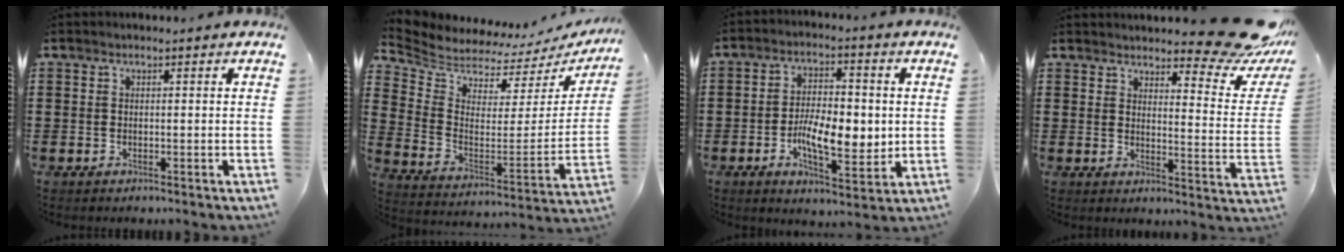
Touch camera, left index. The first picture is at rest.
{"total": 4.8, "force": [4.8, 0.7, -0.3], "torque": [-0.031, -0.060, 0.077]}
{"total": 8.6, "force": [-1.4, 4.0, 7.4], "torque": [-0.129, 0.001, -0.031]}
{"total": 9.1, "force": [8.0, 1.0, 4.2], "torque": [-0.063, -0.058, 0.139]}